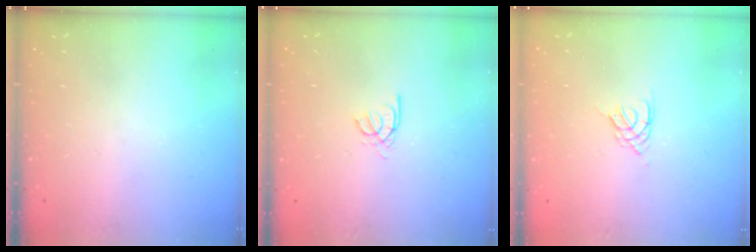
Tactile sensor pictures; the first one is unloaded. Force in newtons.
{"total": 2.6, "press": 2.6, "slide": 0.3}
{"total": 2.1, "press": 2.1, "slide": 0.4}